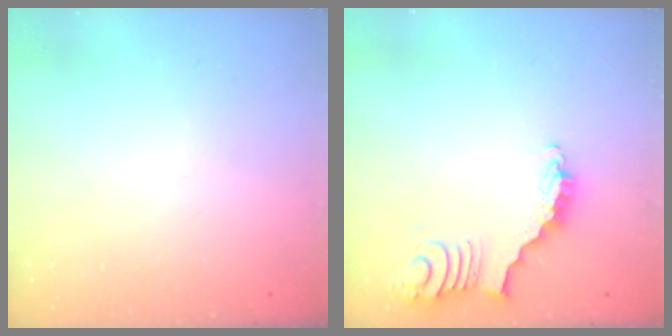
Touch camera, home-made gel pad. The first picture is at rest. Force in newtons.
{"total": 3.8, "press": 3.7, "slide": 0.7}